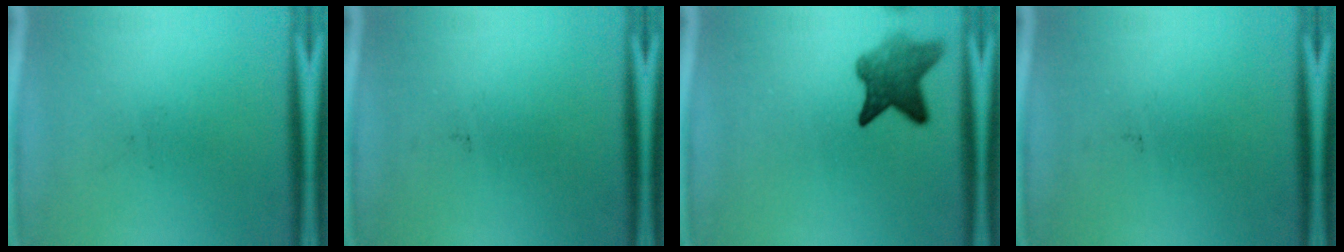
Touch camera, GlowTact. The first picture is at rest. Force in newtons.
{"total": 0.0}
{"total": 6.2}
{"total": 0.0}